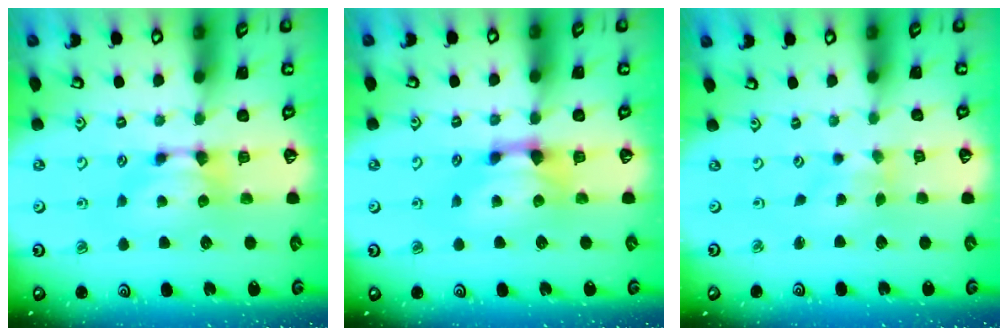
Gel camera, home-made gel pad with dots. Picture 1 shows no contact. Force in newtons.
{"total": 1.9, "press": 1.3, "slide": 1.4}
{"total": 2.6, "press": 2.4, "slide": 0.8}